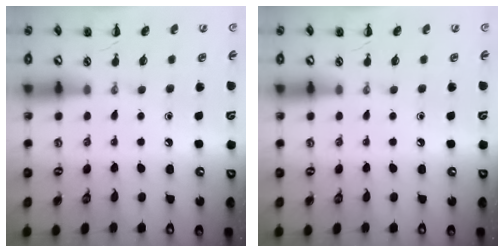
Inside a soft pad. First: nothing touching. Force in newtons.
{"total": 0.0}